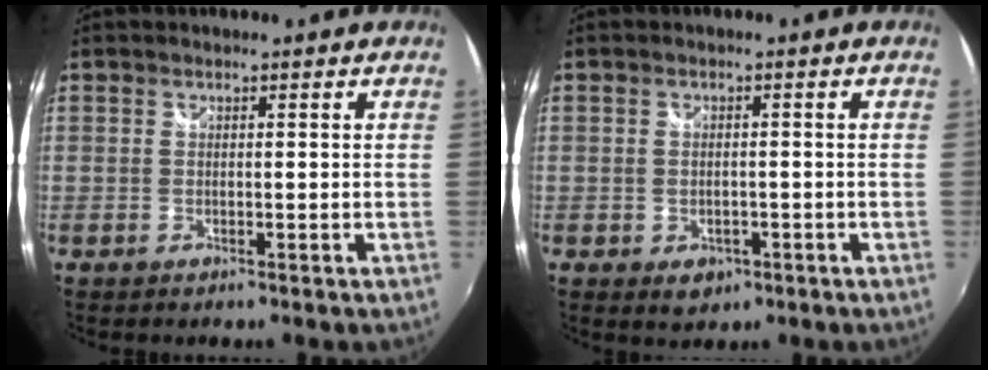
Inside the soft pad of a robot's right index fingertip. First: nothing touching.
{"total": 3.8, "force": [-1.4, 2.8, 2.1], "torque": [-0.041, -0.007, -0.014]}